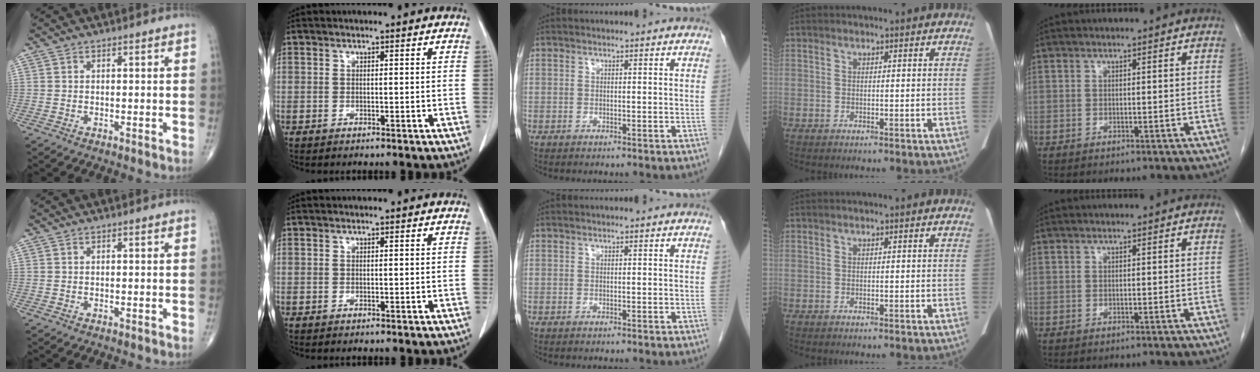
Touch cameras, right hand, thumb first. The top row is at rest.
{}